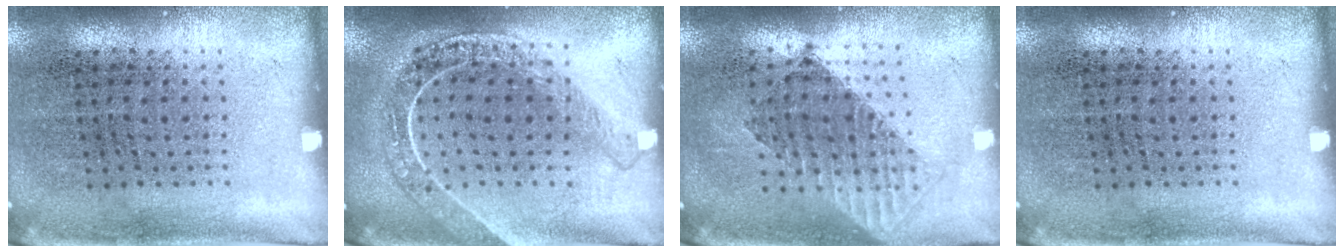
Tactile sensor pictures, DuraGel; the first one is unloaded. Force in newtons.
{"total": 2.0, "press": 1.7, "slide": 1.0}
{"total": 1.5, "press": 1.3, "slide": 0.9}
{"total": 0.0}